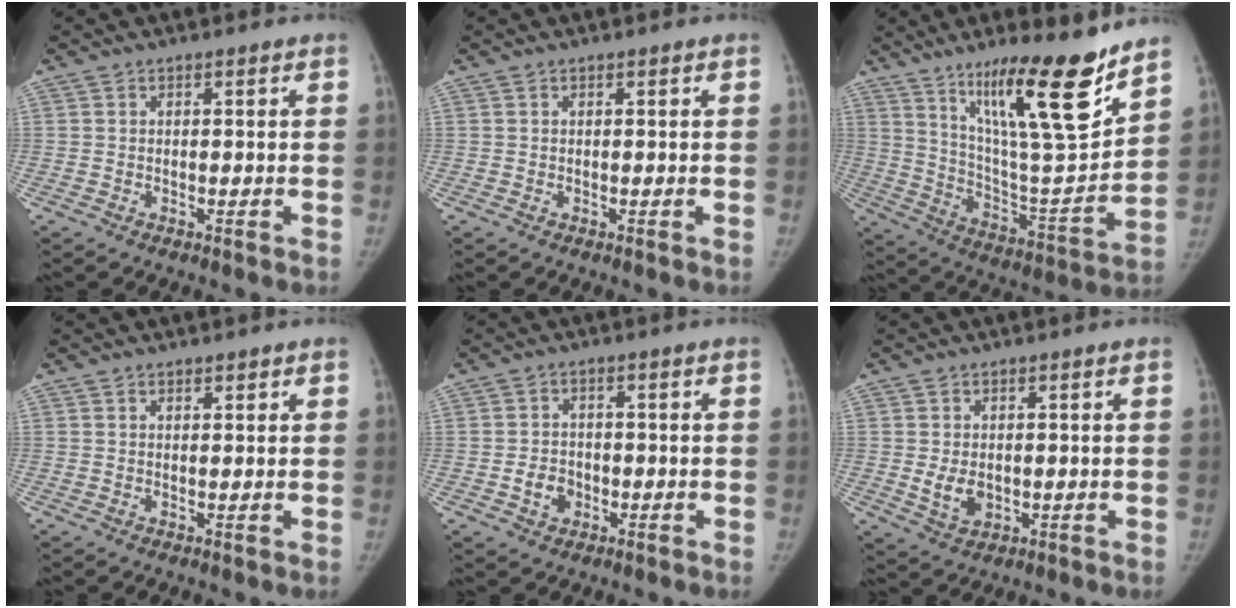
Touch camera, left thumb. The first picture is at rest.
{"total": 0.0}
{"total": 21.6, "force": [14.1, 3.4, 16.0], "torque": [-0.229, -0.089, 0.241]}
{"total": 0.7, "force": [0.5, 0.4, 0.1], "torque": [0.007, -0.003, 0.004]}
{"total": 4.2, "force": [-1.4, 3.5, 1.9], "torque": [-0.019, 0.011, -0.024]}
{"total": 4.6, "force": [-0.4, 3.4, 3.0], "torque": [-0.043, -0.006, 0.002]}